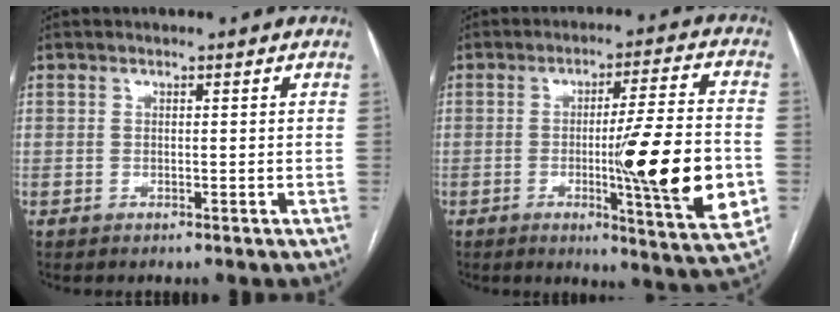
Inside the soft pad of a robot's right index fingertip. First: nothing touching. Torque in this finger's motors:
{"motor_torque": [2.08, -0.06, 1.05, 0.21]}